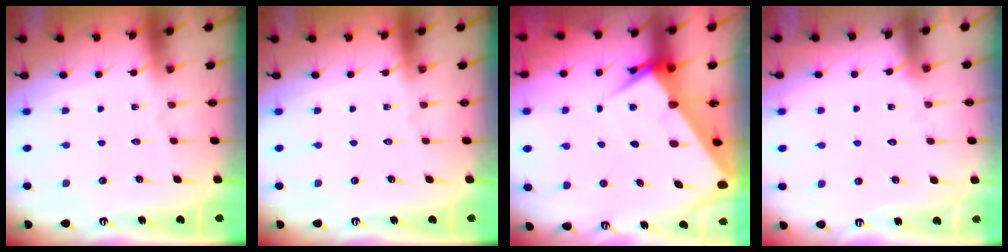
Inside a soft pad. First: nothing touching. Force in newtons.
{"total": 0.0}
{"total": 7.7, "press": 7.6, "slide": 1.0}
{"total": 2.1, "press": 2.1, "slide": 0.0}